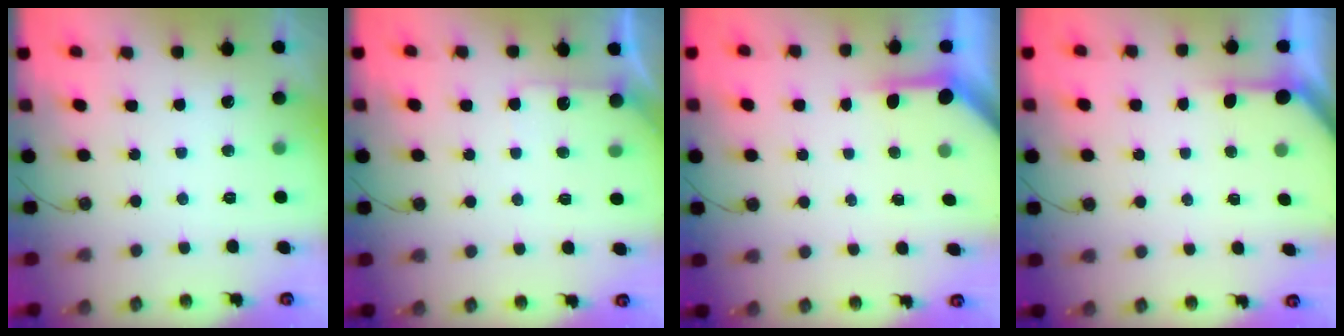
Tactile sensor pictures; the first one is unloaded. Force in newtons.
{"total": 4.9, "press": 4.9, "slide": 0.4}
{"total": 3.8, "press": 3.8, "slide": 0.4}
{"total": 2.1, "press": 2.1, "slide": 0.3}